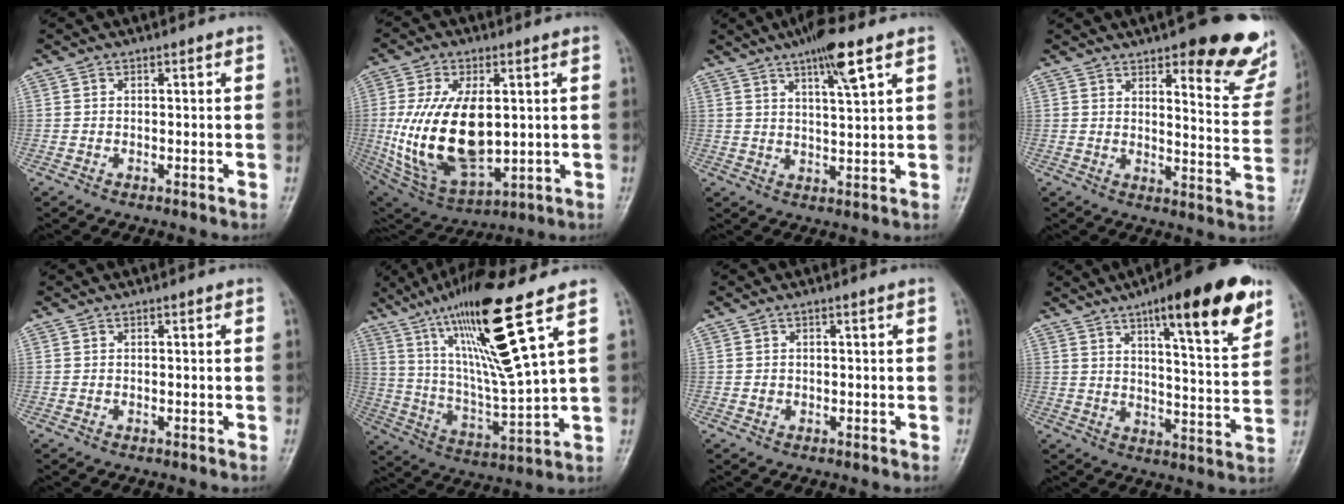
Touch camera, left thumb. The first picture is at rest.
{"total": 19.6, "force": [0.7, 10.3, 16.7], "torque": [-0.317, -0.017, 0.033]}
{"total": 8.2, "force": [4.9, 1.0, 6.5], "torque": [-0.111, -0.019, 0.083]}
{"total": 18.3, "force": [11.4, 5.7, 13.1], "torque": [-0.118, -0.067, 0.136]}
{"total": 0.0}
{"total": 20.1, "force": [10.5, 1.7, 17.0], "torque": [-0.304, -0.052, 0.192]}
{"total": 0.7, "force": [0.1, 0.4, 0.5], "torque": [-0.010, 0.006, 0.006]}
{"total": 18.3, "force": [10.6, 4.1, 14.3], "torque": [-0.172, -0.047, 0.153]}